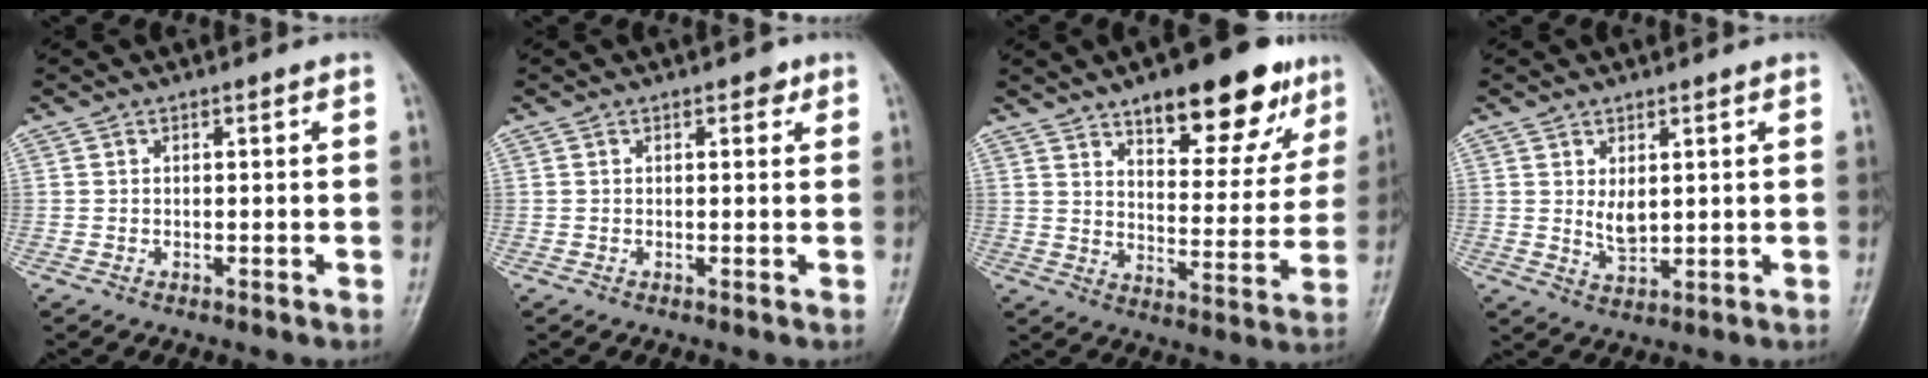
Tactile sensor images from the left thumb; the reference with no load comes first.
{"total": 1.5, "force": [0.9, 0.9, 0.8], "torque": [0.001, -0.001, 0.006]}
{"total": 18.7, "force": [11.9, 7.7, 12.3], "torque": [-0.112, -0.054, 0.173]}
{"total": 3.9, "force": [1.2, 2.0, 3.1], "torque": [-0.048, -0.018, 0.029]}